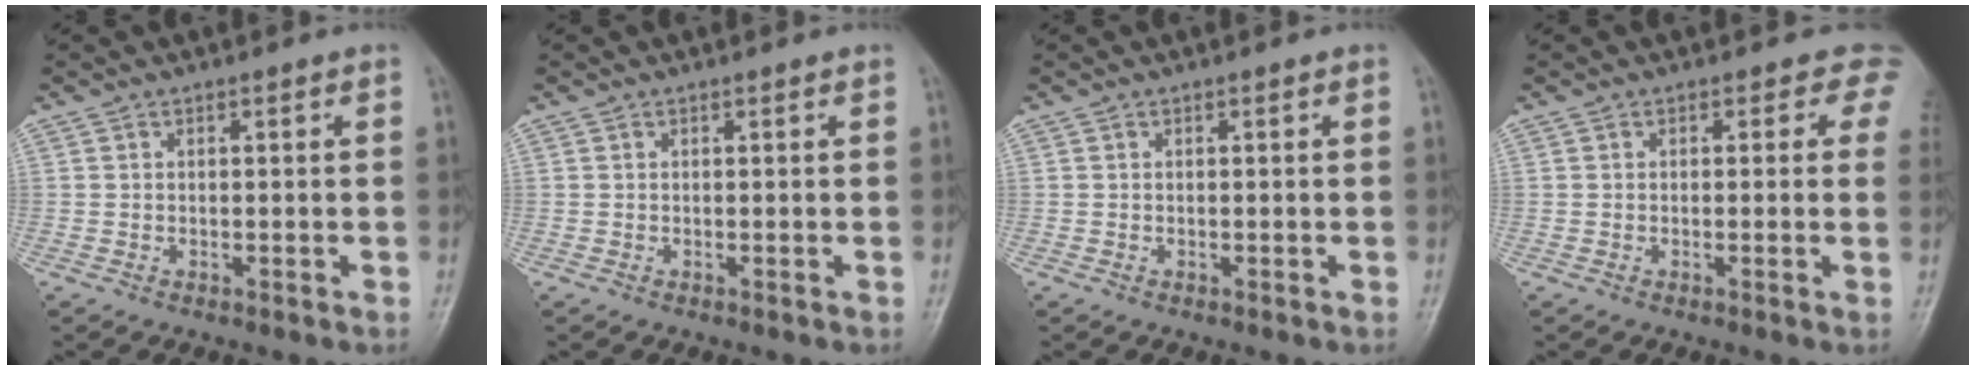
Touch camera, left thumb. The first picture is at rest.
{"total": 0.0}
{"total": 0.0}
{"total": 3.3, "force": [1.6, 2.4, 1.7], "torque": [0.016, -0.003, -0.003]}